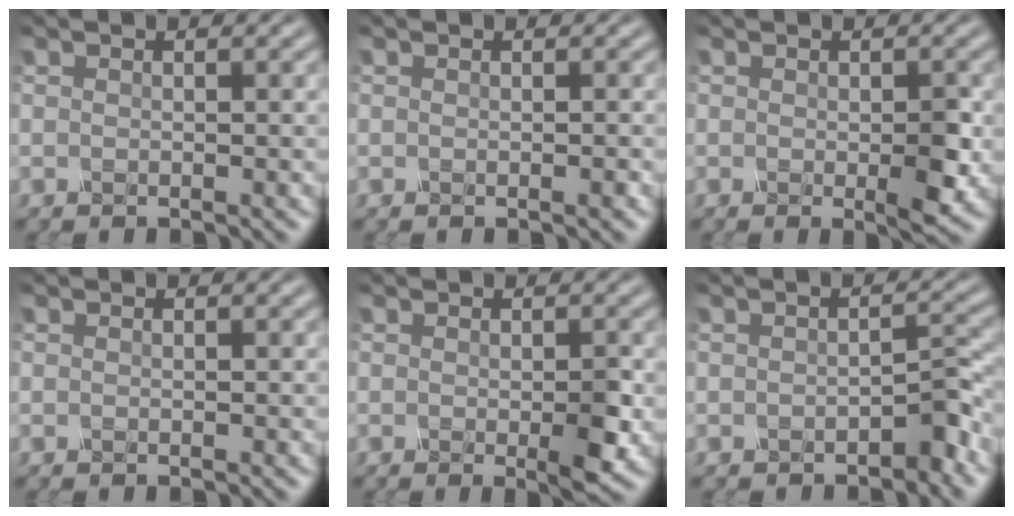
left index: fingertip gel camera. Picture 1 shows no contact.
{"total": 1.0, "force": [-0.4, 0.4, 0.8], "torque": [-0.002, 0.008, -0.006]}
{"total": 2.5, "force": [-0.8, 0.5, 2.3], "torque": [-0.052, -0.005, -0.007]}
{"total": 0.0}
{"total": 2.6, "force": [-0.9, 0.4, 2.4], "torque": [-0.056, -0.006, -0.009]}
{"total": 1.9, "force": [-1.7, 0.1, 1.0], "torque": [-0.024, 0.007, -0.023]}